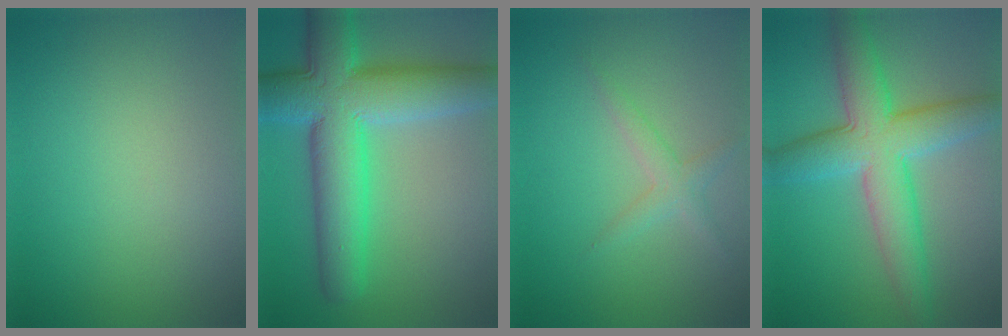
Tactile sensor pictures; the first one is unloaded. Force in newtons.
{"total": 11.0, "press": 11.0, "slide": 0.4}
{"total": 1.8, "press": 1.8, "slide": 0.1}
{"total": 7.5, "press": 7.5, "slide": 0.1}